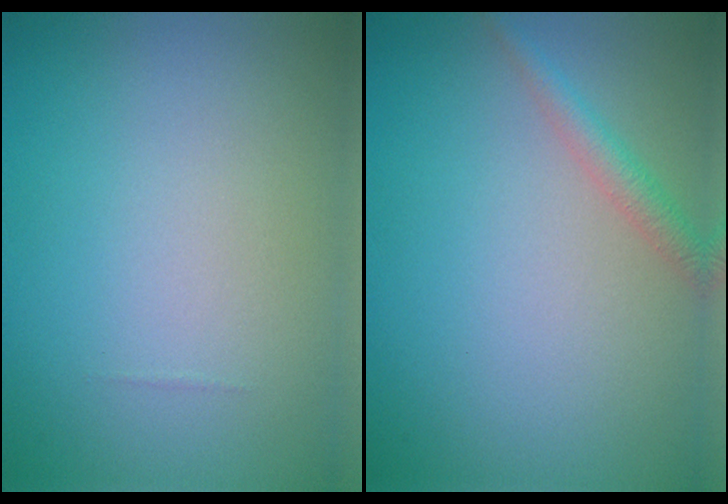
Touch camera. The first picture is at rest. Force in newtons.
{"total": 1.8, "press": 1.8, "slide": 0.1}